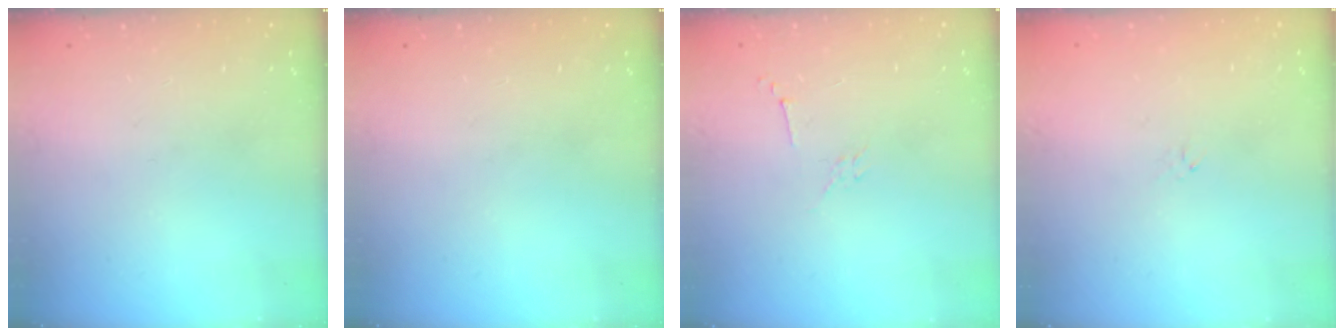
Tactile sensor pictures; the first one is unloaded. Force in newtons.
{"total": 0.0}
{"total": 3.5, "press": 3.5, "slide": 0.8}
{"total": 0.7, "press": 0.5, "slide": 0.4}